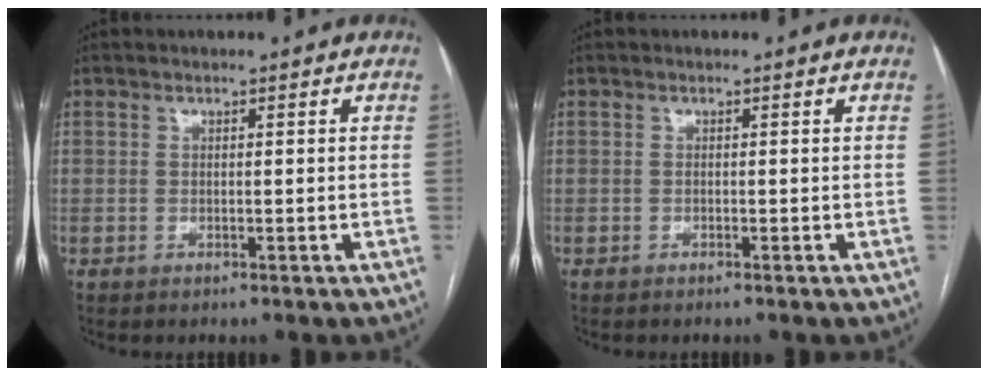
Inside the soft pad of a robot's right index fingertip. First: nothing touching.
{"total": 0.0}